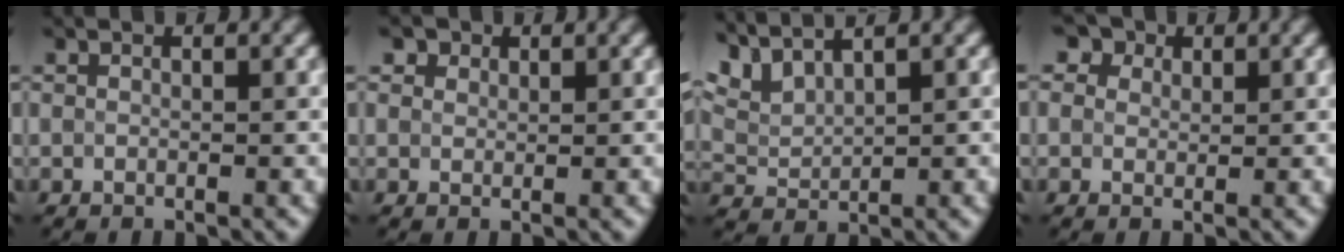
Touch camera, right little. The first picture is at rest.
{"total": 2.4, "force": [1.7, 1.5, 0.8], "torque": [-0.020, 0.001, 0.027]}
{"total": 4.5, "force": [3.9, 1.0, 2.0], "torque": [-0.058, 0.010, 0.078]}
{"total": 5.0, "force": [3.2, 3.2, 2.2], "torque": [-0.052, 0.017, 0.040]}